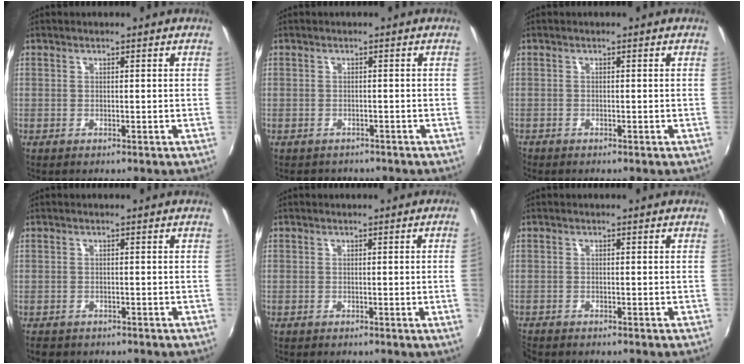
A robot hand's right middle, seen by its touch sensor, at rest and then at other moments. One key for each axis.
{"total": 2.4, "fx": -2.0, "fy": 1.4, "fz": 0.1, "tx": -0.009, "ty": -0.005, "tz": -0.029}
{"total": 0.7, "fx": -0.6, "fy": 0.3, "fz": 0.0, "tx": -0.003, "ty": -0.002, "tz": -0.015}
{"total": 2.7, "fx": -2.1, "fy": 1.5, "fz": 0.9, "tx": -0.025, "ty": -0.009, "tz": -0.032}
{"total": 2.6, "fx": -0.1, "fy": -1.6, "fz": 2.1, "tx": -0.028, "ty": -0.015, "tz": 0.005}
{"total": 1.6, "fx": -1.5, "fy": 0.4, "fz": 0.2, "tx": -0.010, "ty": -0.008, "tz": -0.032}